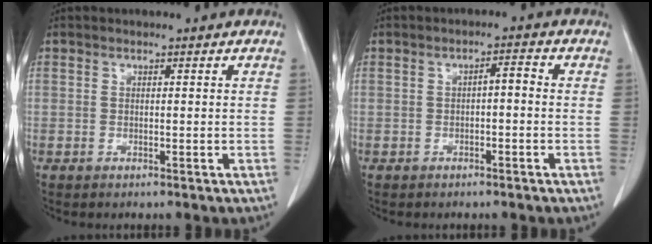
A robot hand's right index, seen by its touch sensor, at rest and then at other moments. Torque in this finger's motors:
{"motor_torque": [0.32, -0.27, 0.05, 0.04]}